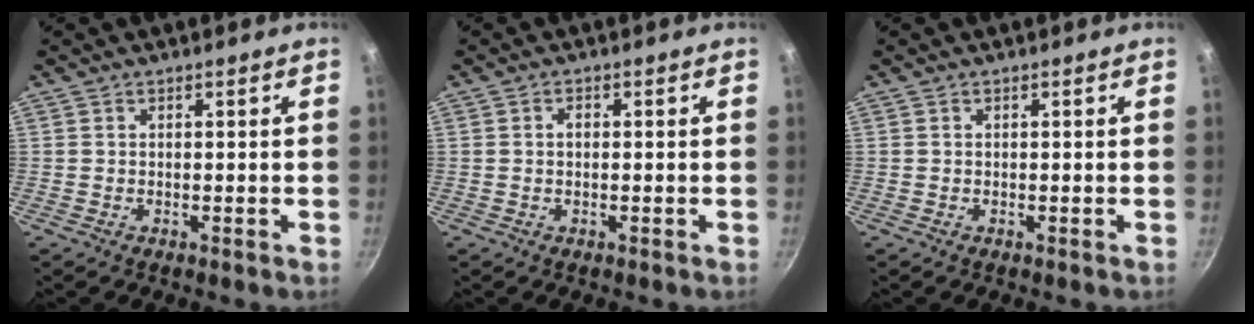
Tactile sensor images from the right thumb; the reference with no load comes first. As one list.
[{"total": 1.5, "force": [0.2, 1.0, 1.2], "torque": [-0.019, 0.007, 0.001]}, {"total": 0.0}]